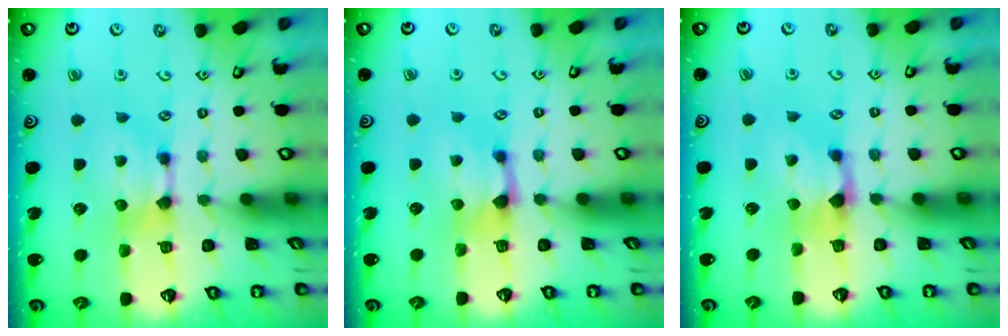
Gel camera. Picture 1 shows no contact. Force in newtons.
{"total": 1.0, "press": 0.5, "slide": 0.8}
{"total": 1.1, "press": 0.1, "slide": 1.1}